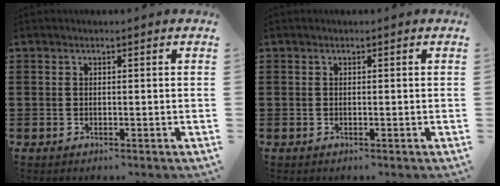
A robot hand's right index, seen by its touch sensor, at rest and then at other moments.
{"total": 0.0}